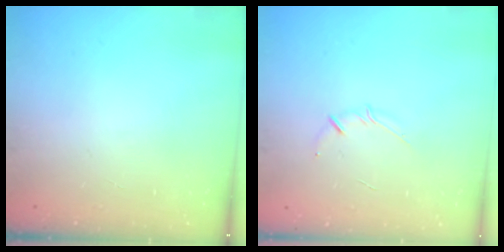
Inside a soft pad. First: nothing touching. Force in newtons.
{"total": 3.3, "press": 3.2, "slide": 0.6}